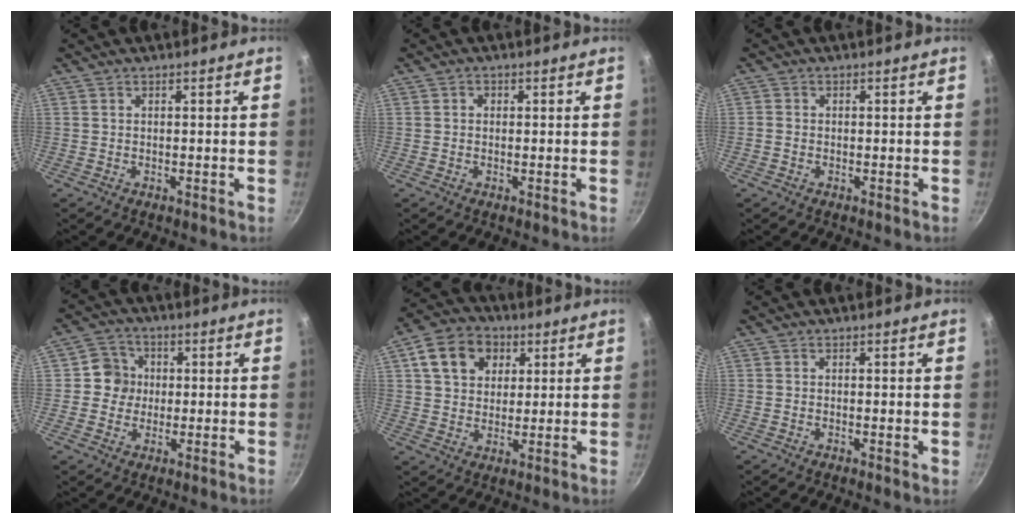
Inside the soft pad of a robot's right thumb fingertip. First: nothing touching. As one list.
[{"total": 1.0, "force": [0.1, 0.9, 0.4], "torque": [-0.005, 0.004, 0.000]}, {"total": 1.0, "force": [-0.4, 0.8, 0.3], "torque": [-0.005, 0.001, -0.010]}, {"total": 6.2, "force": [0.4, 5.9, 1.7], "torque": [0.011, 0.007, -0.008]}, {"total": 11.0, "force": [4.1, 8.6, 5.6], "torque": [-0.075, 0.003, 0.058]}, {"total": 0.6, "force": [0.0, 0.1, 0.6], "torque": [-0.008, -0.003, -0.002]}]